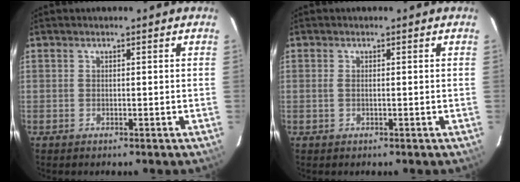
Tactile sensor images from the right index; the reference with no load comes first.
{"total": 1.0, "force": [-0.1, 0.4, 0.9], "torque": [-0.022, 0.000, -0.002]}